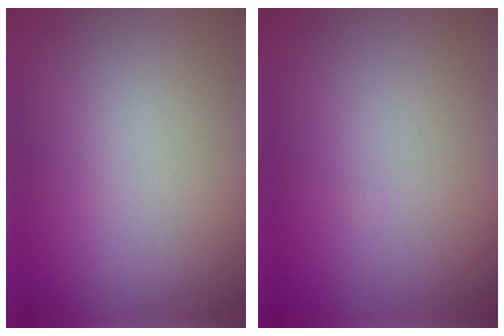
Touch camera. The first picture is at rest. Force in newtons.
{"total": 0.0}